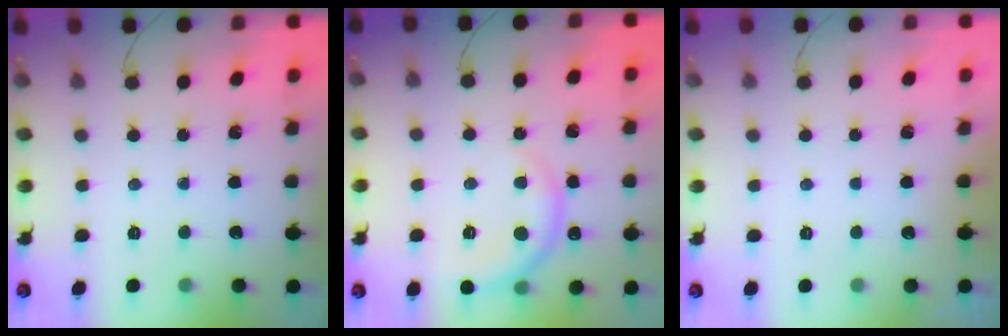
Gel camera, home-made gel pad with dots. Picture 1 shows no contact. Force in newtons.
{"total": 7.0, "press": 7.0, "slide": 0.6}
{"total": 2.9, "press": 2.9, "slide": 0.1}